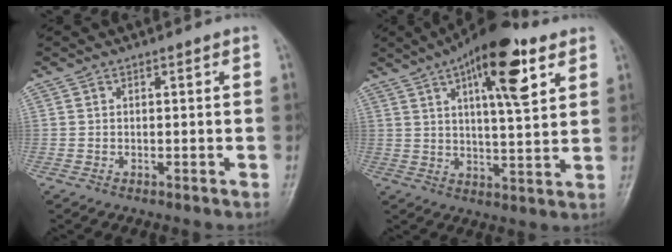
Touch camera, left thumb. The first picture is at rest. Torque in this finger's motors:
{"motor_torque": [0.66, 0.67, 1.64, -1.14, 0.35]}